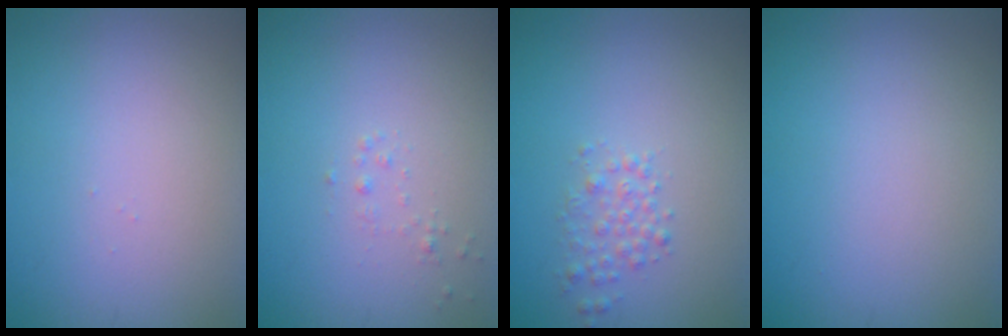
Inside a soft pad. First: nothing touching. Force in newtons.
{"total": 0.6, "press": 0.6, "slide": 0.0}
{"total": 1.6, "press": 1.6, "slide": 0.0}
{"total": 0.0}